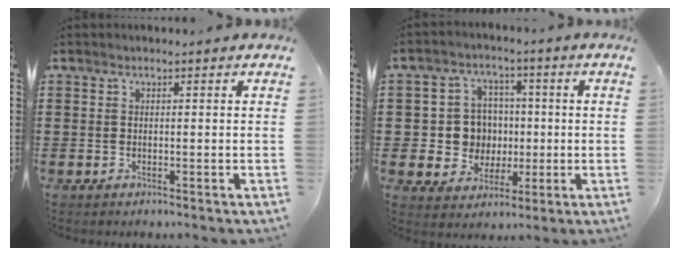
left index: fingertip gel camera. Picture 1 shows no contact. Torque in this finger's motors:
{"motor_torque": [0.10, 0.28, 0.06, 0.00]}